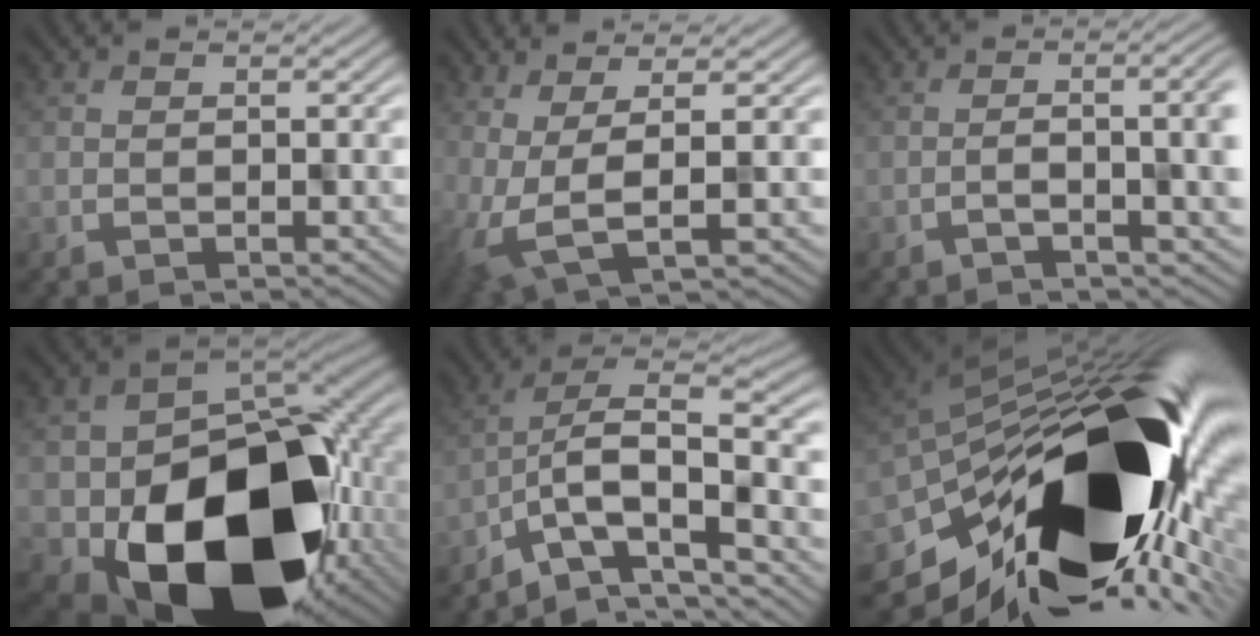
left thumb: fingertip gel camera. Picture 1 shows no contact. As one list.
[{"total": 6.1, "force": [1.3, 1.5, 5.8], "torque": [-0.105, -0.003, 0.023]}, {"total": 5.1, "force": [-1.3, 0.5, 4.9], "torque": [-0.048, 0.018, -0.026]}, {"total": 19.7, "force": [-5.2, 14.4, 12.4], "torque": [-0.231, -0.078, -0.057]}, {"total": 10.6, "force": [-4.2, 5.5, 7.9], "torque": [-0.134, -0.006, -0.082]}, {"total": 20.0, "force": [-4.0, 9.9, 16.9], "torque": [-0.316, -0.064, -0.049]}]